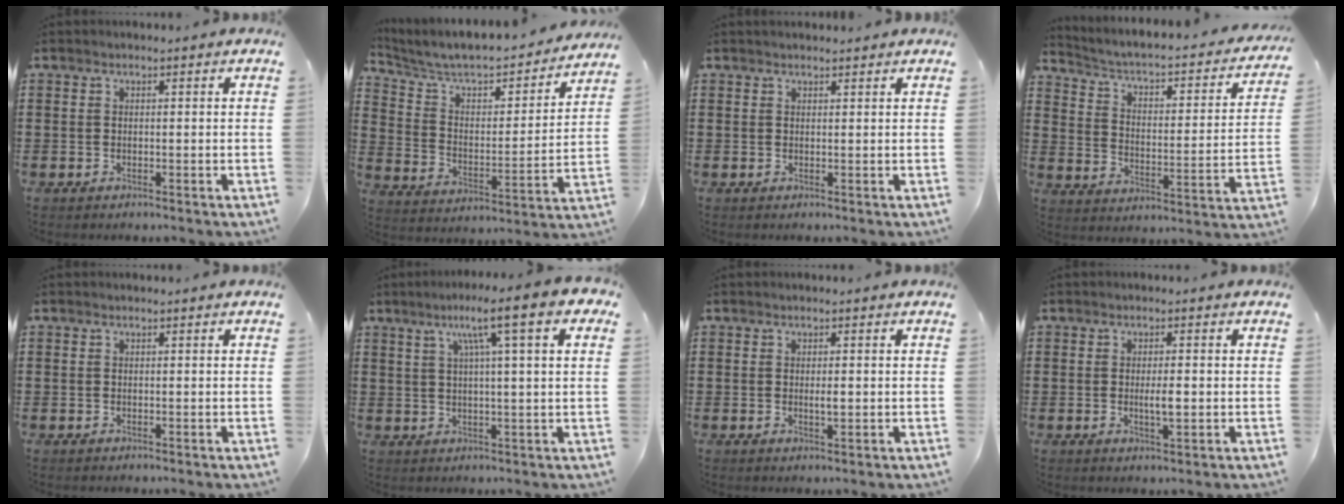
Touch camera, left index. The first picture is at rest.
{"total": 6.1, "force": [5.4, 1.7, 2.2], "torque": [-0.071, -0.043, 0.087]}
{"total": 0.8, "force": [0.8, 0.1, 0.1], "torque": [-0.003, 0.001, 0.016]}
{"total": 2.6, "force": [1.7, 0.6, 1.9], "torque": [-0.052, -0.028, 0.015]}
{"total": 0.0}
{"total": 8.8, "force": [3.8, -0.1, 8.0], "torque": [-0.155, 0.000, 0.054]}
{"total": 1.9, "force": [0.1, 0.5, 1.8], "torque": [-0.035, -0.002, 0.001]}
{"total": 2.9, "force": [-0.1, 0.6, 2.8], "torque": [-0.051, -0.004, -0.002]}